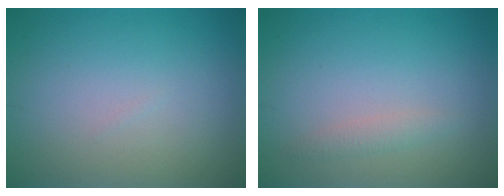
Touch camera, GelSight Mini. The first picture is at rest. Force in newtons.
{"total": 1.1, "press": 1.1, "slide": 0.0}